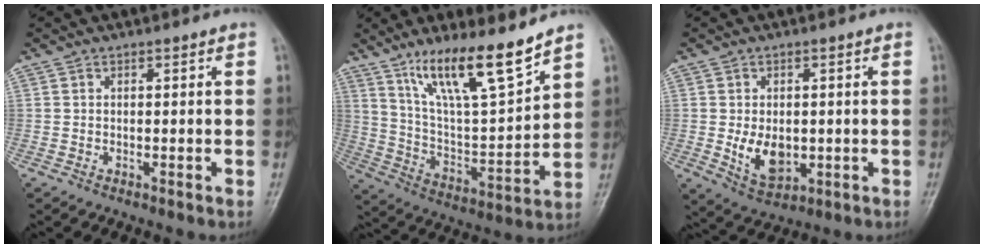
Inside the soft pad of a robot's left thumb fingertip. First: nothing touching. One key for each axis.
{"total": 16.1, "fx": 11.6, "fy": 3.0, "fz": 10.8, "tx": -0.171, "ty": -0.067, "tz": 0.220}
{"total": 6.9, "fx": -0.6, "fy": 4.6, "fz": 5.1, "tx": -0.071, "ty": -0.012, "tz": 0.003}